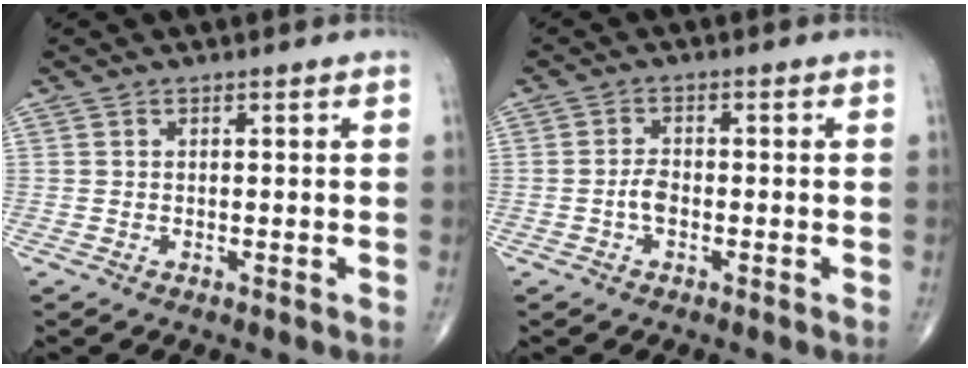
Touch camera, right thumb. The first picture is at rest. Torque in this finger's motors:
{"motor_torque": [0.65, 0.41, 0.34, -0.31, 0.03]}